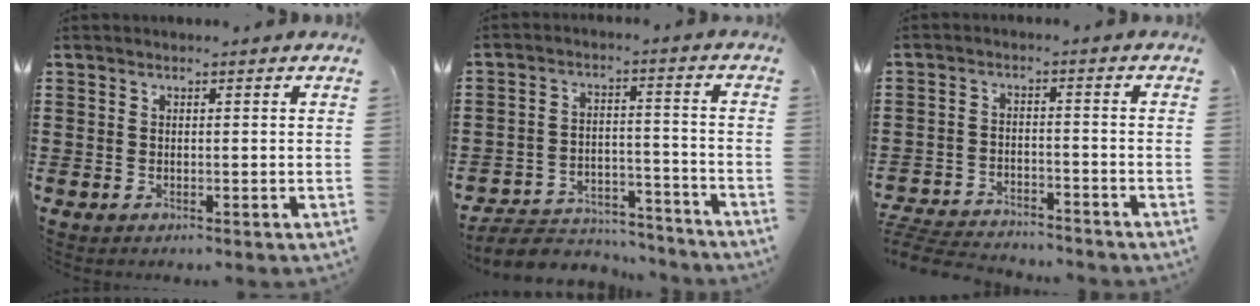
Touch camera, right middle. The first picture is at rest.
{"total": 6.1, "force": [-5.9, 1.4, 0.8], "torque": [-0.016, 0.016, -0.120]}
{"total": 5.2, "force": [-5.1, 0.7, 0.6], "torque": [-0.021, 0.007, -0.108]}